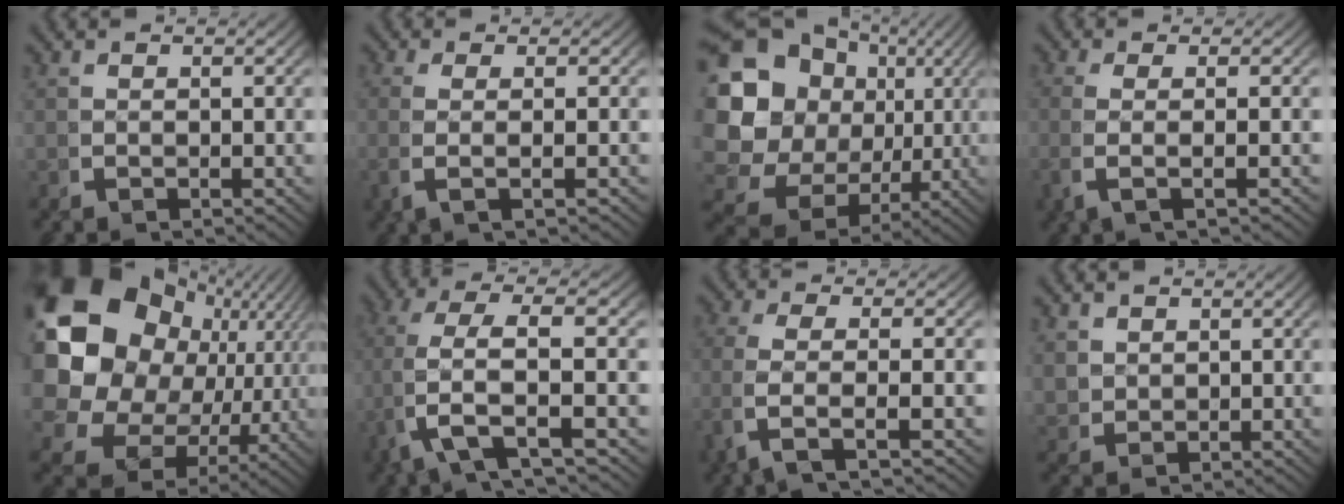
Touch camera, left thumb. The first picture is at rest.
{"total": 3.0, "force": [-0.3, -0.3, 2.9], "torque": [-0.070, 0.002, -0.007]}
{"total": 16.5, "force": [-0.2, 12.9, 10.3], "torque": [-0.224, -0.054, 0.013]}
{"total": 3.4, "force": [-0.5, -0.2, 3.3], "torque": [-0.080, 0.002, -0.011]}
{"total": 20.7, "force": [0.5, 15.3, 13.9], "torque": [-0.290, -0.064, 0.028]}
{"total": 7.0, "force": [-0.2, 1.9, 6.7], "torque": [-0.158, -0.008, -0.001]}
{"total": 5.2, "force": [-1.0, 1.1, 5.0], "torque": [-0.127, -0.001, -0.020]}
{"total": 2.0, "force": [0.9, 1.6, 0.8], "torque": [-0.020, -0.010, 0.025]}